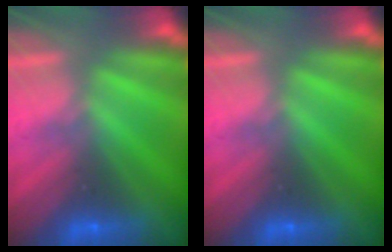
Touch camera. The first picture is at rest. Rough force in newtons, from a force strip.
{"total": 0.0}